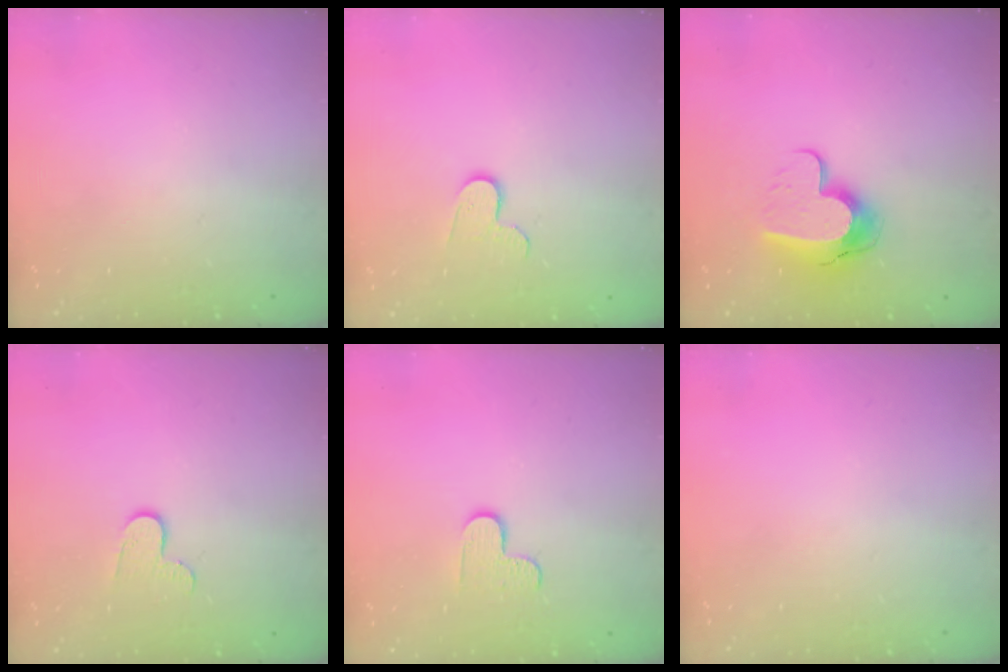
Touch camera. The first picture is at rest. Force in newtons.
{"total": 6.3, "press": 6.3, "slide": 0.5}
{"total": 12.6, "press": 12.5, "slide": 1.1}
{"total": 6.9, "press": 6.9, "slide": 0.7}
{"total": 5.9, "press": 5.8, "slide": 0.6}
{"total": 0.0}